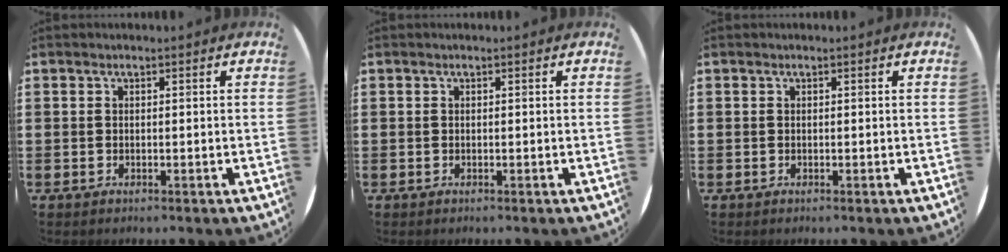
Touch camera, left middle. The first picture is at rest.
{"total": 0.0}
{"total": 0.0}